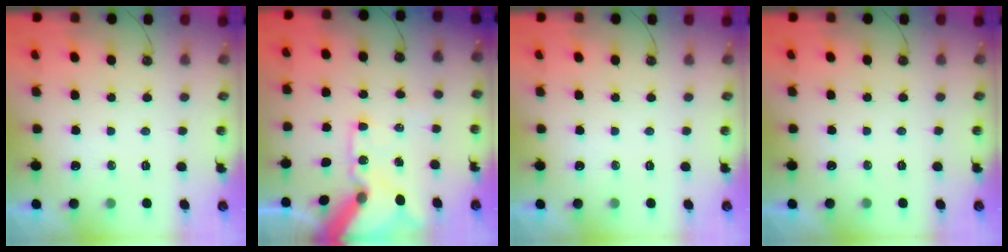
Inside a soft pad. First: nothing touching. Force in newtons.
{"total": 15.3, "press": 15.1, "slide": 2.4}
{"total": 0.0}
{"total": 0.0}